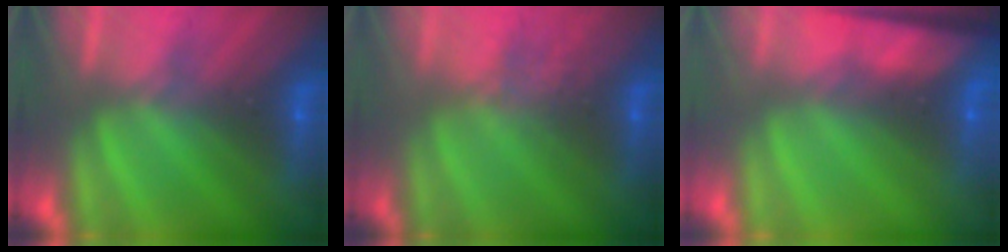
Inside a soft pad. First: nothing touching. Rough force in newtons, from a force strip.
{"total": 2.4}
{"total": 7.6}